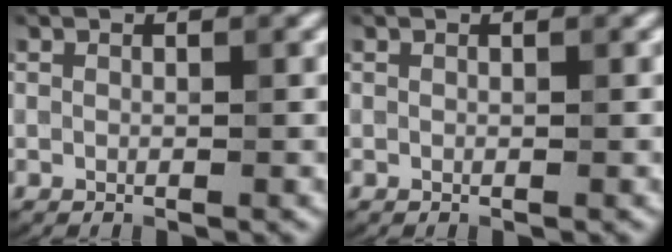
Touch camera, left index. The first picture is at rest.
{"total": 0.0}